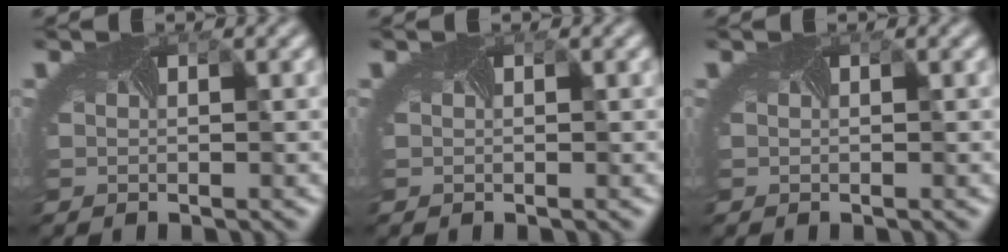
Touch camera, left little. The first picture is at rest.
{"total": 0.0}
{"total": 0.0}